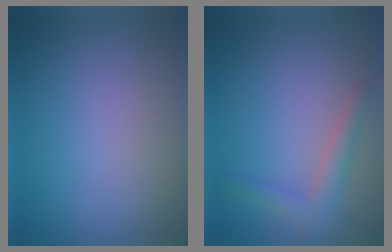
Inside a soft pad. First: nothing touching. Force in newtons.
{"total": 2.6, "press": 2.6, "slide": 0.0}